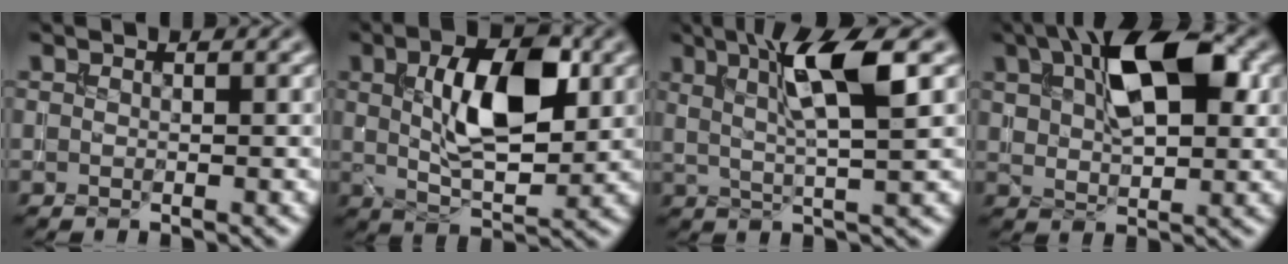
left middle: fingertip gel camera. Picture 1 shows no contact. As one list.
[{"total": 8.4, "force": [1.8, 3.8, 7.2], "torque": [-0.124, 0.004, 0.034]}, {"total": 7.0, "force": [2.6, 1.2, 6.4], "torque": [-0.112, 0.001, 0.045]}, {"total": 9.9, "force": [3.7, 4.9, 7.8], "torque": [-0.132, 0.014, 0.058]}]